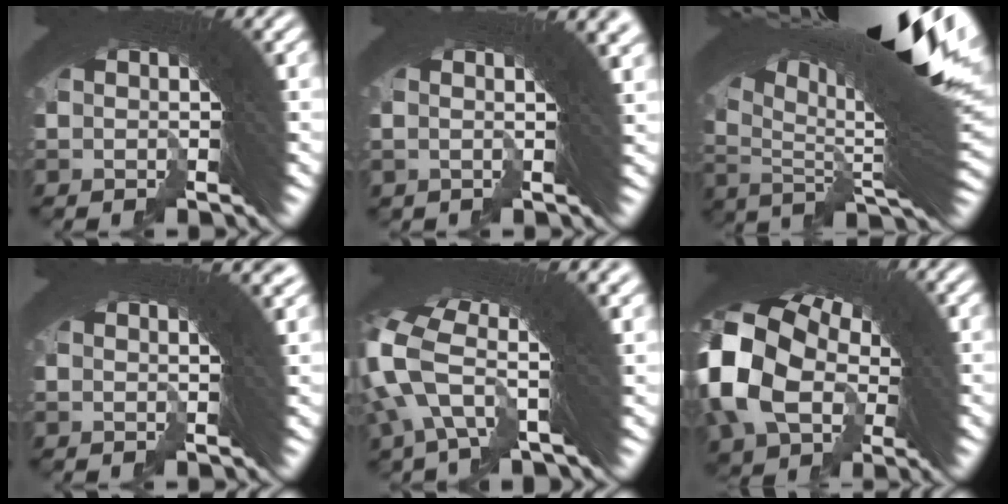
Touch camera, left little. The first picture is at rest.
{"total": 3.9, "force": [1.9, 0.5, 3.4], "torque": [-0.027, 0.022, 0.021]}
{"total": 21.5, "force": [9.5, 7.1, 18.0], "torque": [-0.242, 0.038, 0.132]}
{"total": 4.1, "force": [2.1, 0.7, 3.4], "torque": [-0.026, 0.022, 0.023]}
{"total": 4.8, "force": [1.4, 1.7, 4.2], "torque": [-0.094, -0.001, 0.024]}
{"total": 8.8, "force": [1.0, 6.4, 5.9], "torque": [-0.139, -0.001, 0.017]}